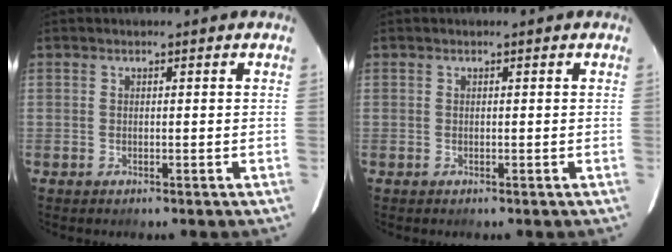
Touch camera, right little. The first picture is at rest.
{"total": 0.0}